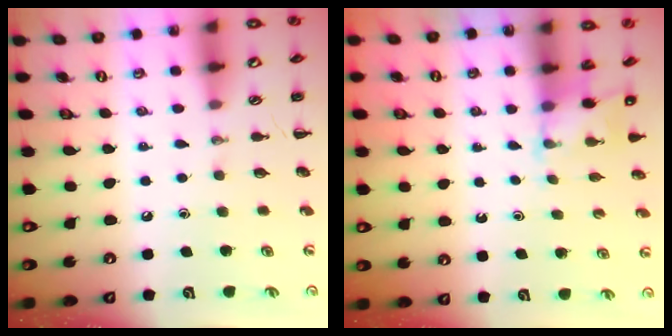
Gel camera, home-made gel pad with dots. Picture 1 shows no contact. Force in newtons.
{"total": 3.7, "press": 3.6, "slide": 0.8}